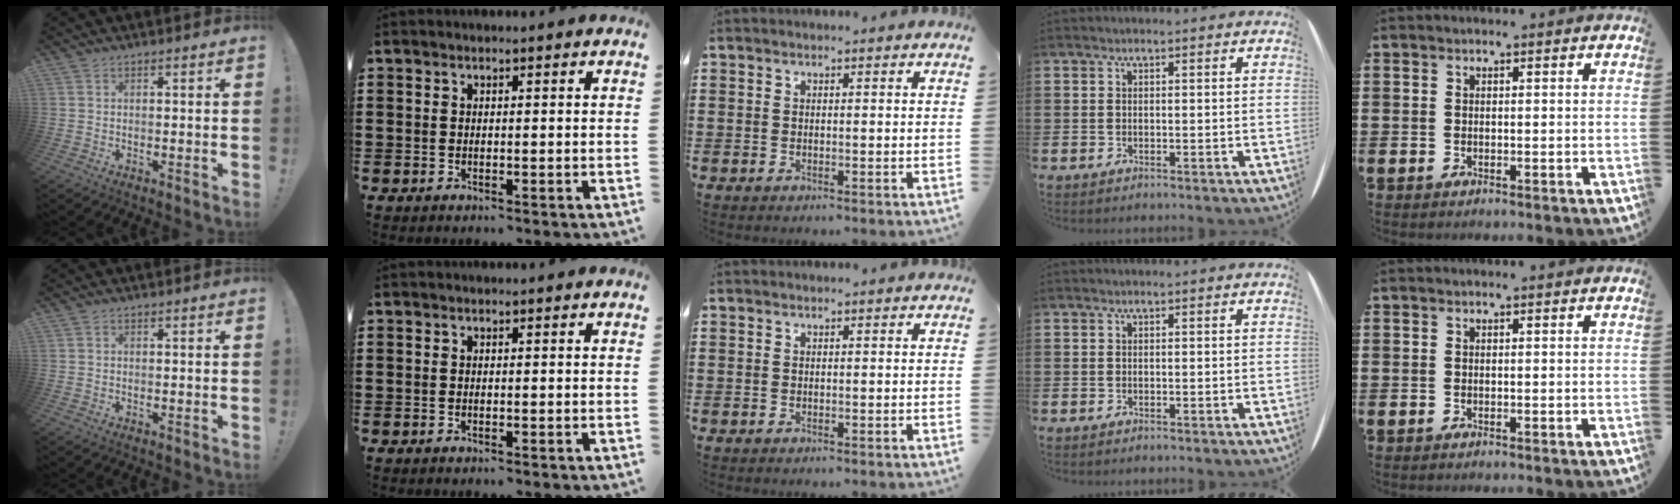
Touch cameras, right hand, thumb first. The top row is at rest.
{}